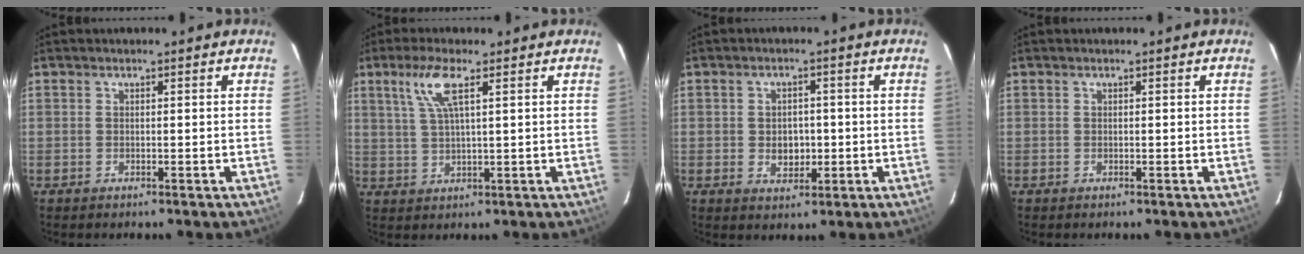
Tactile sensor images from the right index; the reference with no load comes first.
{"total": 6.2, "force": [3.0, 0.9, 5.3], "torque": [-0.113, 0.004, 0.063]}
{"total": 4.4, "force": [-0.6, 3.5, 2.6], "torque": [-0.044, 0.001, -0.003]}
{"total": 0.0}